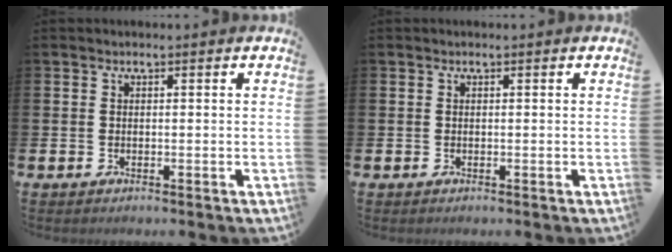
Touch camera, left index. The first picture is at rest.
{"total": 0.0}